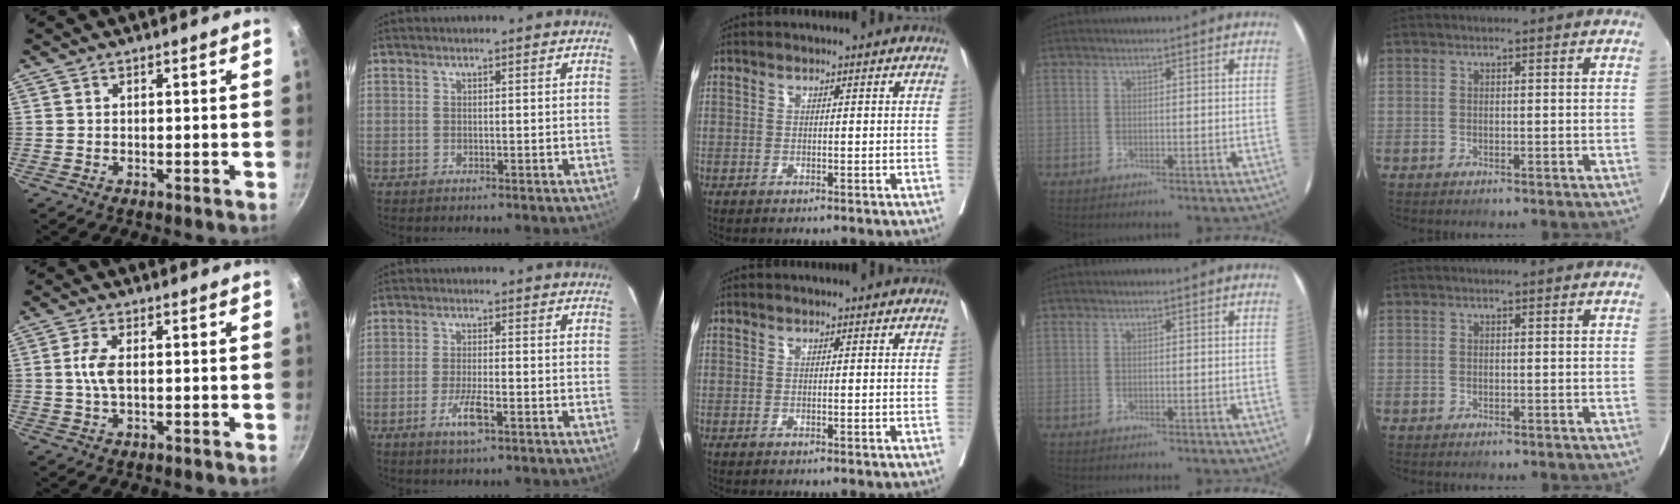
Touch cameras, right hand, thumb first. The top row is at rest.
{"thumb": {"total": 4.4, "force": [0.2, 2.1, 3.9], "torque": [-0.092, 0.003, 0.002]}, "index": {"total": 4.4, "force": [-2.1, 0.6, 3.8], "torque": [-0.075, -0.006, -0.038]}}